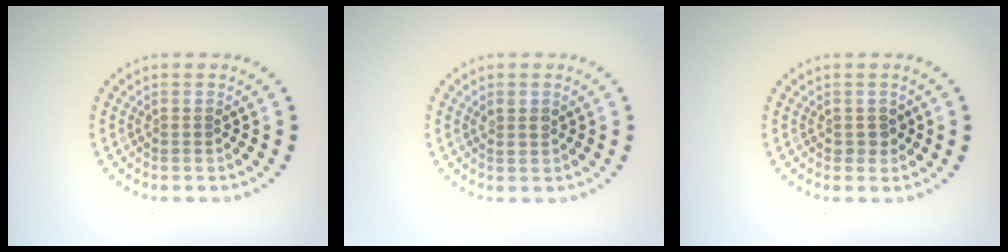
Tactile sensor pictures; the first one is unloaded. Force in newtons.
{"total": 0.9, "press": 0.9, "slide": 0.2}
{"total": 1.0, "press": 0.9, "slide": 0.5}